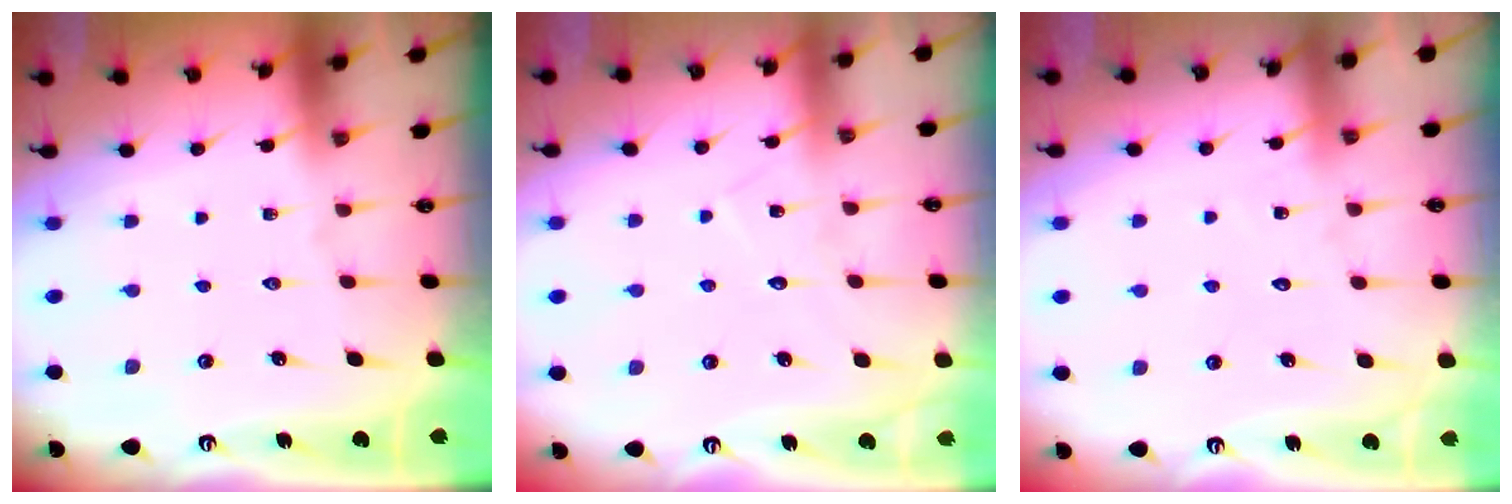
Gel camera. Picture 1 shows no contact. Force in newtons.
{"total": 6.8, "press": 6.8, "slide": 0.4}
{"total": 6.0, "press": 6.0, "slide": 0.5}